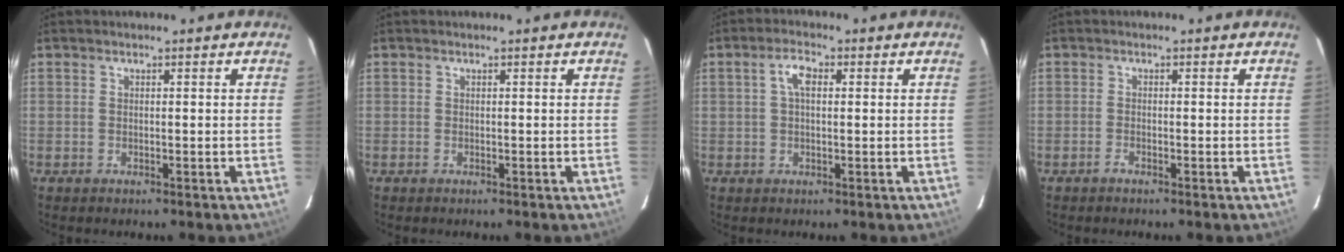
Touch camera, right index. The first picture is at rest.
{"total": 0.0}
{"total": 2.8, "force": [0.6, 1.1, 2.5], "torque": [-0.051, 0.010, 0.011]}
{"total": 0.9, "force": [-0.7, 0.2, 0.4], "torque": [-0.011, 0.000, -0.017]}